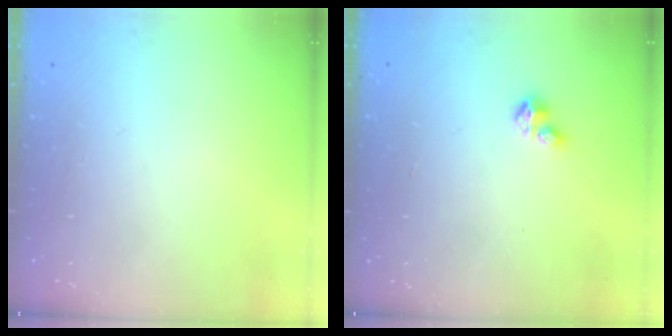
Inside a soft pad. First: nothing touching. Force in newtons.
{"total": 3.5, "press": 3.5, "slide": 0.4}